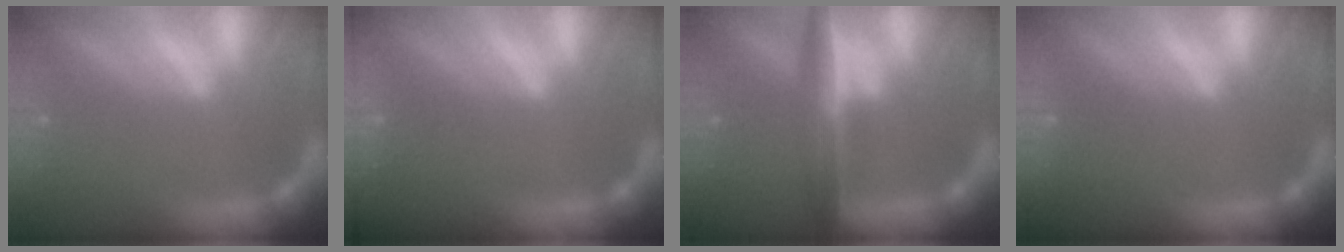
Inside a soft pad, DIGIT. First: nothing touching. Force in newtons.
{"total": 7.0}
{"total": 5.5}
{"total": 9.0}